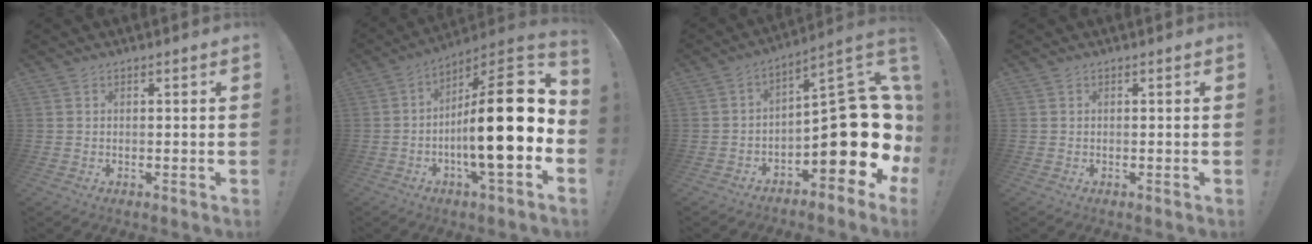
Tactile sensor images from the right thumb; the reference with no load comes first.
{"total": 22.2, "force": [-2.8, 5.1, 21.4], "torque": [-0.351, 0.012, -0.050]}
{"total": 17.5, "force": [-3.3, 7.5, 15.5], "torque": [-0.198, 0.006, -0.046]}
{"total": 0.0}